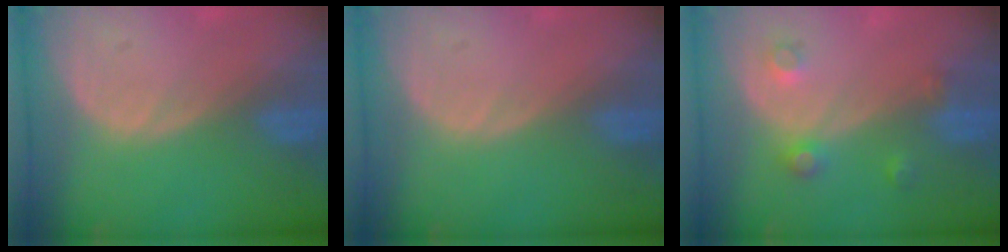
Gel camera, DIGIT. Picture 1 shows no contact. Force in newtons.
{"total": 0.0}
{"total": 3.5, "press": 3.2, "slide": 1.6}